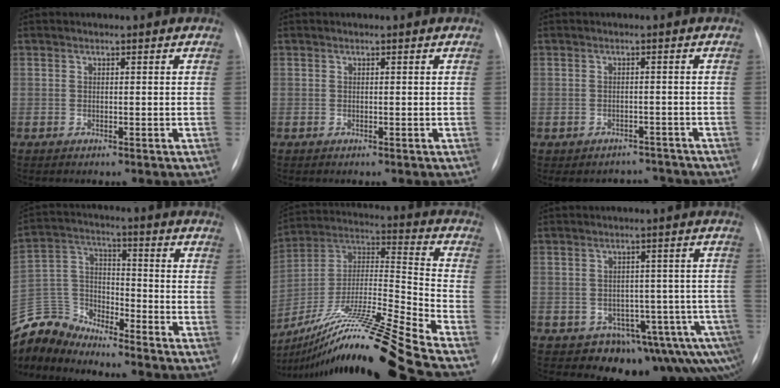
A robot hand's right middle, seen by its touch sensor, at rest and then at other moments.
{"total": 0.0}
{"total": 3.8, "force": [-3.3, 1.7, -0.6], "torque": [0.010, 0.023, -0.042]}
{"total": 9.6, "force": [-9.5, 0.8, -0.9], "torque": [0.010, 0.035, -0.194]}
{"total": 24.4, "force": [-19.9, -3.0, 13.8], "torque": [-0.251, -0.012, -0.355]}
{"total": 12.6, "force": [-7.7, 7.0, 7.1], "torque": [-0.060, 0.030, -0.090]}